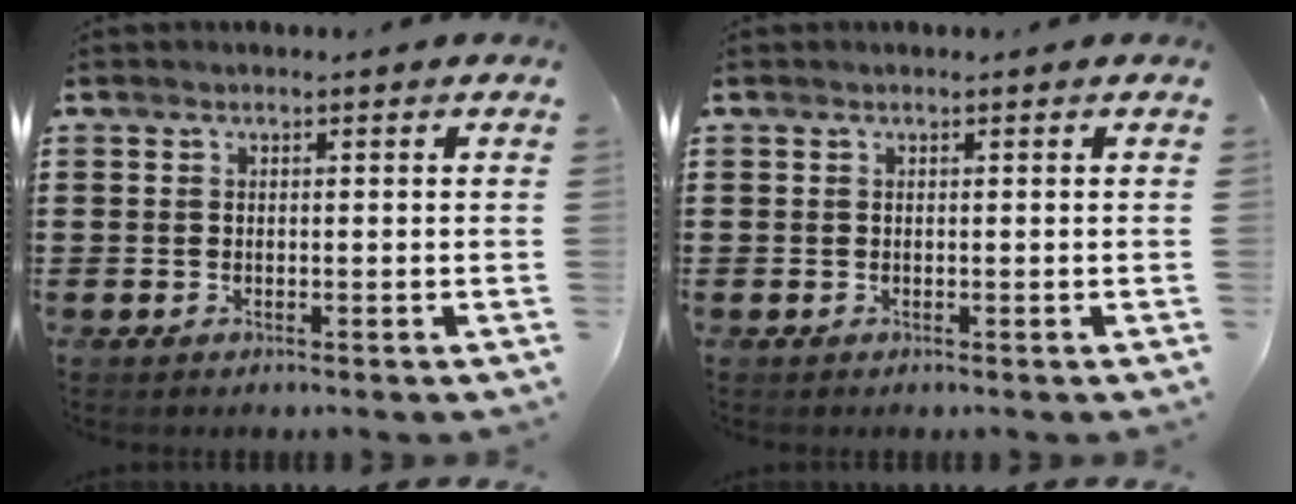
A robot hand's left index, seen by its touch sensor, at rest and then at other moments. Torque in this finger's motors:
{"motor_torque": [0.00, 0.00, 0.00, 0.00]}